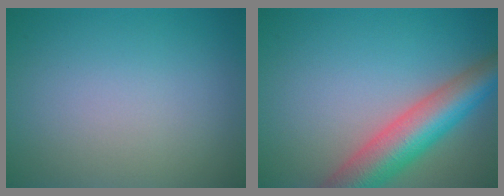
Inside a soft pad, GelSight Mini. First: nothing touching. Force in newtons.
{"total": 7.8, "press": 7.8, "slide": 0.4}